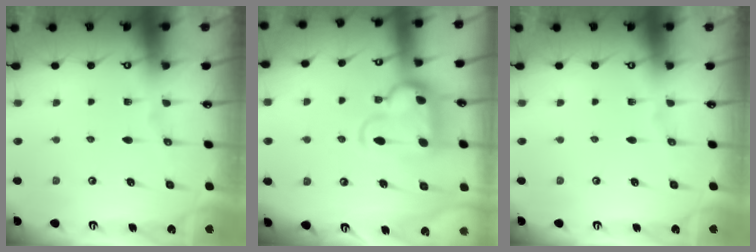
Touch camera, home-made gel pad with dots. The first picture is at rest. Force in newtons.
{"total": 6.3, "press": 6.0, "slide": 1.8}
{"total": 0.0}